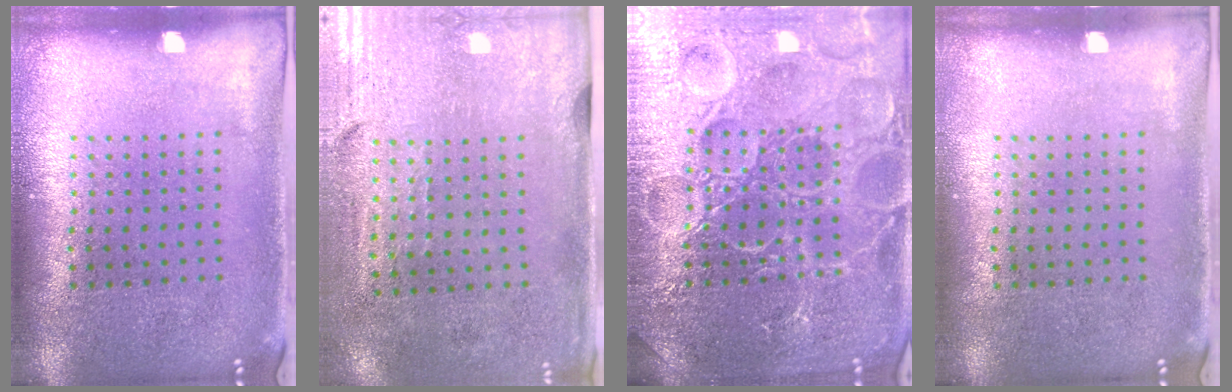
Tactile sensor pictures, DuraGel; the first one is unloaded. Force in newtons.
{"total": 3.0, "press": 2.5, "slide": 1.6}
{"total": 7.3, "press": 7.2, "slide": 0.9}
{"total": 0.0}